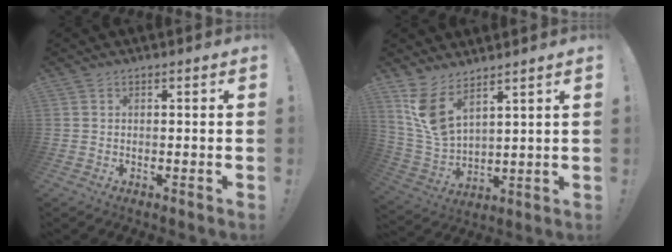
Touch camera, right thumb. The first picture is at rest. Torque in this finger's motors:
{"motor_torque": [1.30, 1.37, 0.20, 0.20, 0.19]}